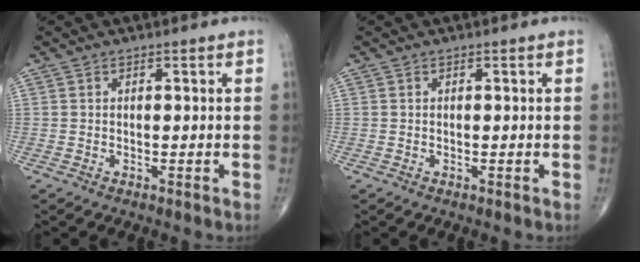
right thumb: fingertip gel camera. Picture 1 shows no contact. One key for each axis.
{"total": 0.0}